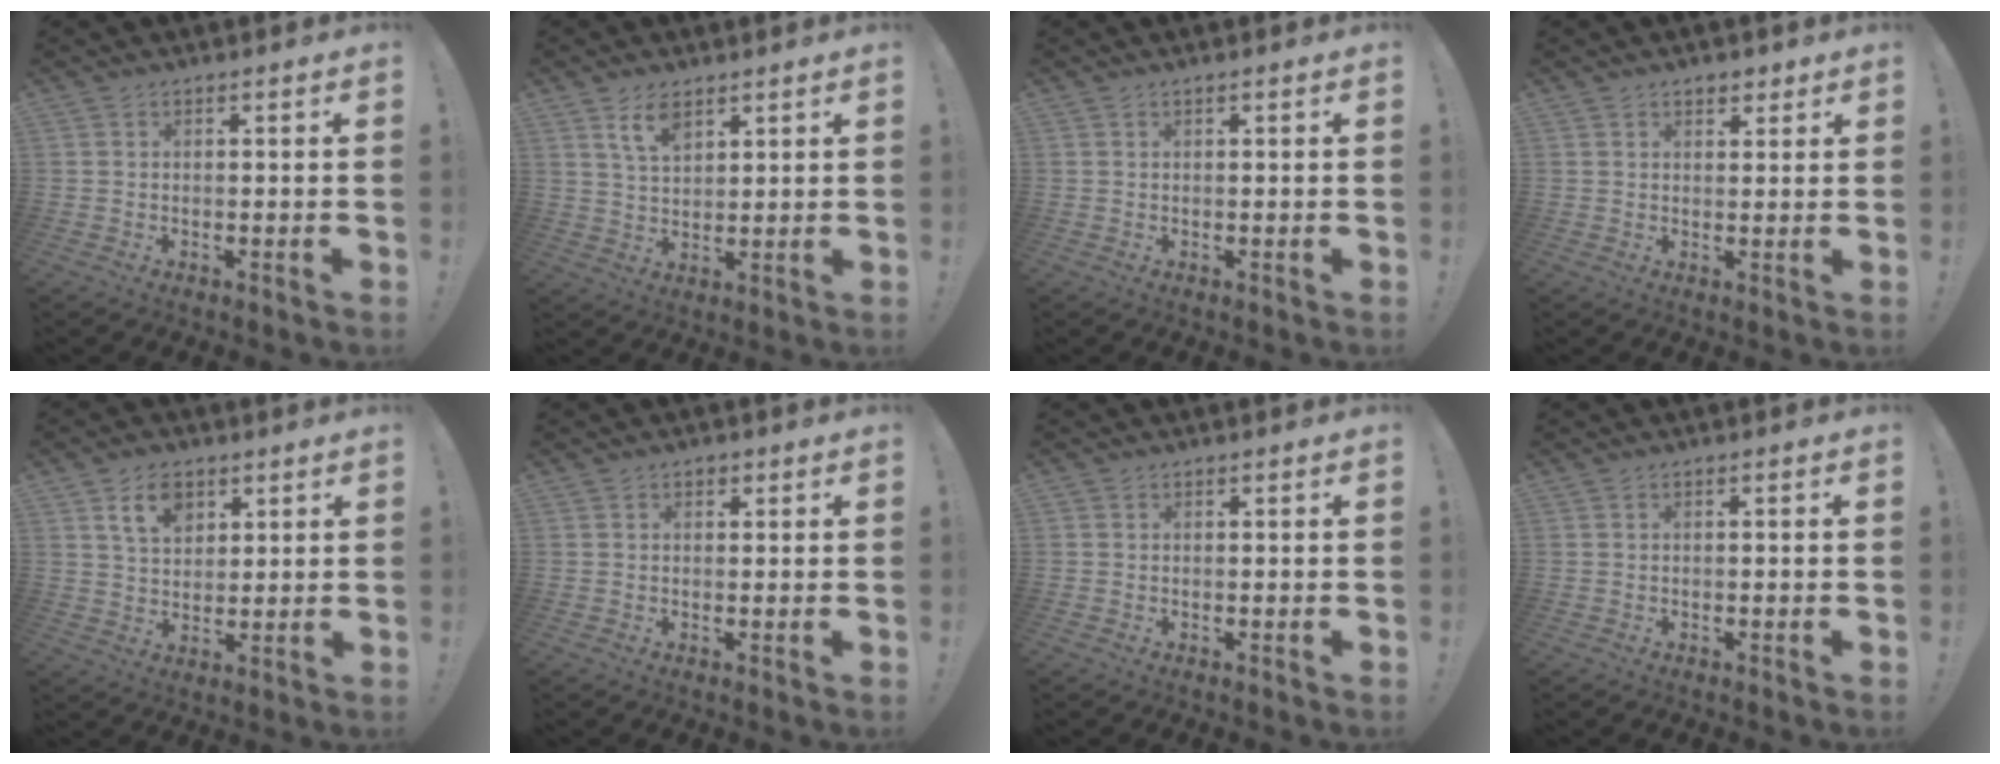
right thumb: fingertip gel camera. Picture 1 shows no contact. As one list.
[{"total": 6.7, "force": [4.2, 3.1, 4.1], "torque": [-0.072, -0.018, 0.076]}, {"total": 0.0}, {"total": 2.6, "force": [1.8, 1.7, 0.9], "torque": [0.004, -0.010, 0.029]}, {"total": 8.7, "force": [4.7, 5.7, 4.7], "torque": [-0.072, -0.012, 0.086]}, {"total": 1.1, "force": [0.4, 1.0, 0.3], "torque": [0.002, -0.001, 0.005]}, {"total": 0.0}, {"total": 0.0}]